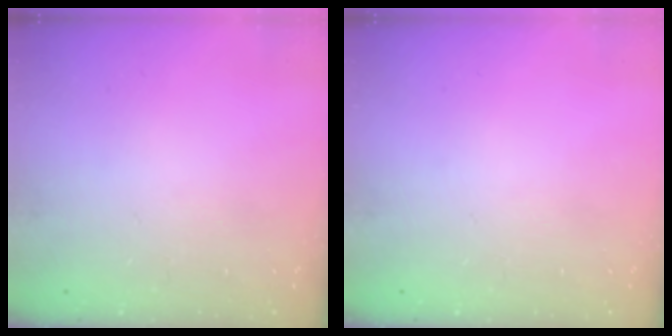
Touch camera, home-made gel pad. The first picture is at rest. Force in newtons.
{"total": 0.0}